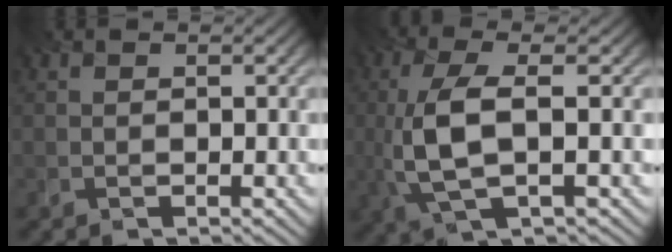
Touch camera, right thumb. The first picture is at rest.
{"total": 7.3, "force": [-0.2, 2.5, 6.9], "torque": [-0.162, 0.005, -0.007]}